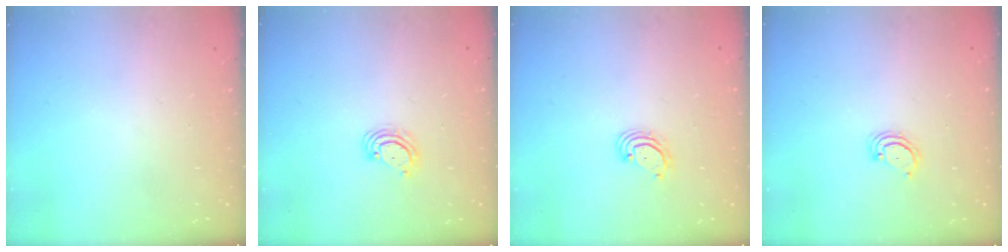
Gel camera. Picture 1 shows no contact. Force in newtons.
{"total": 5.5, "press": 5.5, "slide": 0.6}
{"total": 3.0, "press": 3.0, "slide": 0.2}
{"total": 3.3, "press": 3.3, "slide": 0.3}